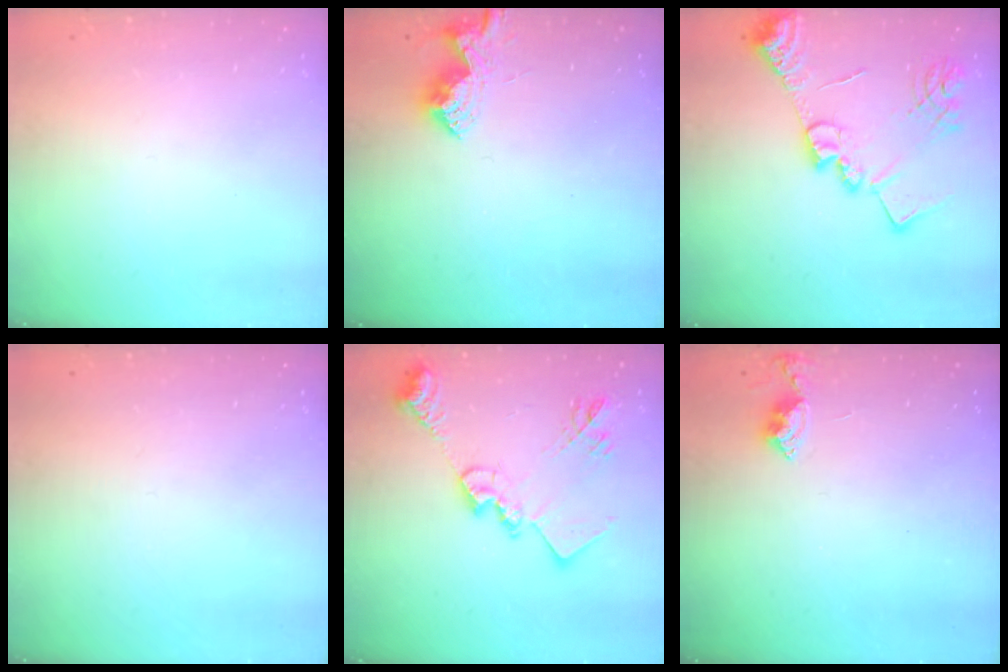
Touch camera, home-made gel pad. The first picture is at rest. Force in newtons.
{"total": 10.0, "press": 10.0, "slide": 0.2}
{"total": 18.1, "press": 18.0, "slide": 1.8}
{"total": 0.0}
{"total": 20.9, "press": 20.9, "slide": 1.4}
{"total": 5.3, "press": 5.2, "slide": 0.7}